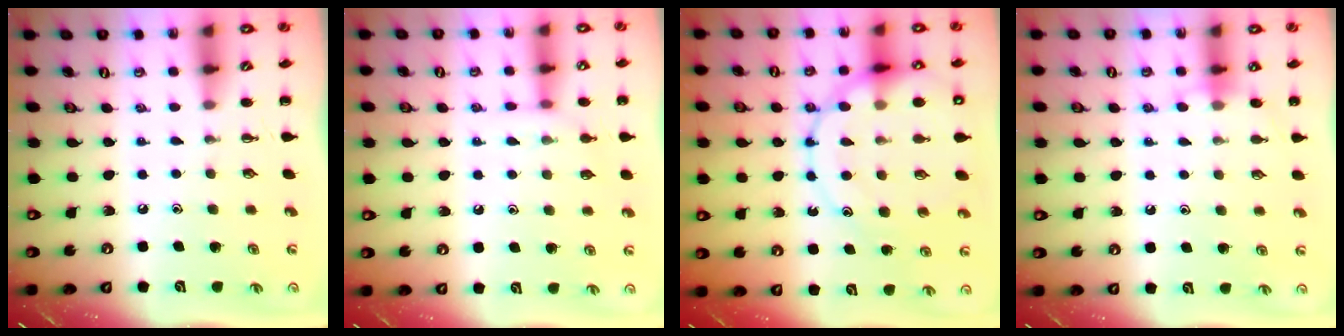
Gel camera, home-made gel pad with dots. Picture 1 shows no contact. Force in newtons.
{"total": 6.3, "press": 6.0, "slide": 1.8}
{"total": 19.5, "press": 19.3, "slide": 2.9}
{"total": 7.9, "press": 7.4, "slide": 2.6}